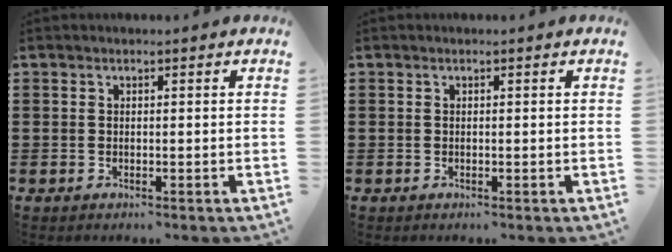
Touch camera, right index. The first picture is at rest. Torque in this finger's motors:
{"motor_torque": [0.01, 0.06, 0.00, 0.00]}